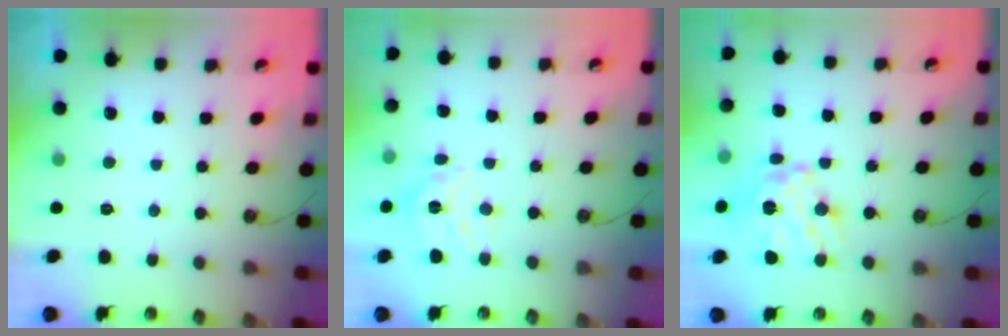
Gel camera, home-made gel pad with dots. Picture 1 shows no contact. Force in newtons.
{"total": 12.8, "press": 12.8, "slide": 1.1}
{"total": 16.5, "press": 16.4, "slide": 1.5}